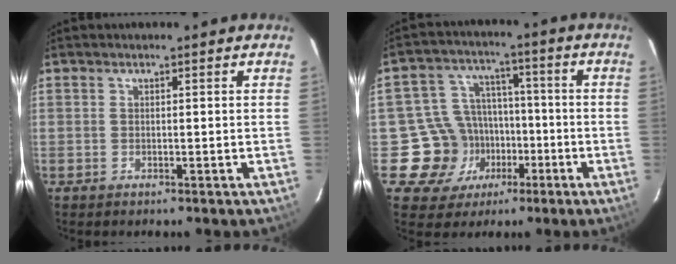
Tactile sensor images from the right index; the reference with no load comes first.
{"total": 11.5, "force": [-4.2, 10.5, 2.2], "torque": [-0.060, 0.044, -0.048]}